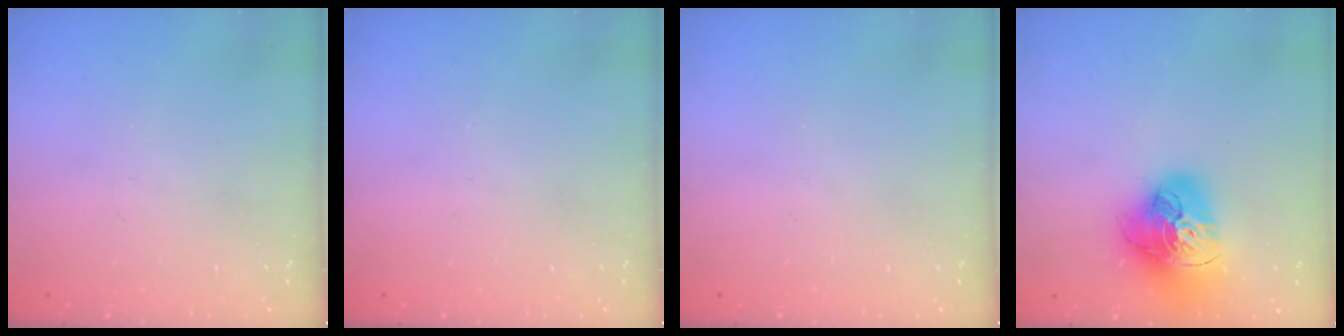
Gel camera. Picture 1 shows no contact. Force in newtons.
{"total": 0.0}
{"total": 0.0}
{"total": 21.0, "press": 20.9, "slide": 2.1}